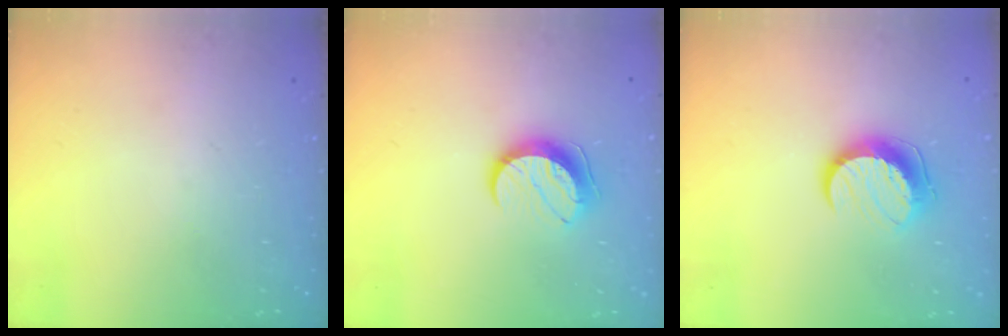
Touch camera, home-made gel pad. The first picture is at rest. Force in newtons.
{"total": 10.2, "press": 10.1, "slide": 0.8}
{"total": 10.3, "press": 10.3, "slide": 0.2}